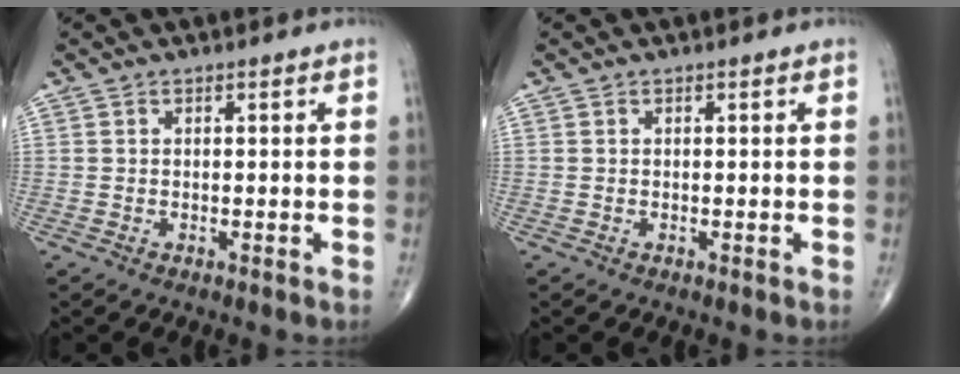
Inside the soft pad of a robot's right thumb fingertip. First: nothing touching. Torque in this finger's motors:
{"motor_torque": [0.00, 0.00, -0.14, -0.05, 0.00]}